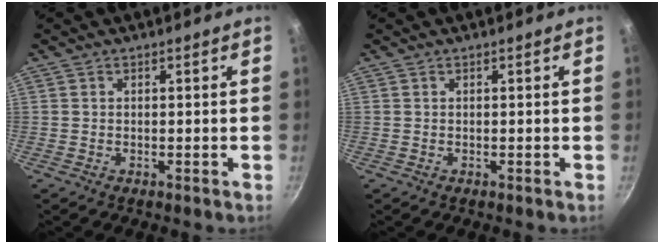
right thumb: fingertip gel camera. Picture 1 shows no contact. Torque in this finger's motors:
{"motor_torque": [-0.01, 0.01, 0.09, 0.03, 0.00]}